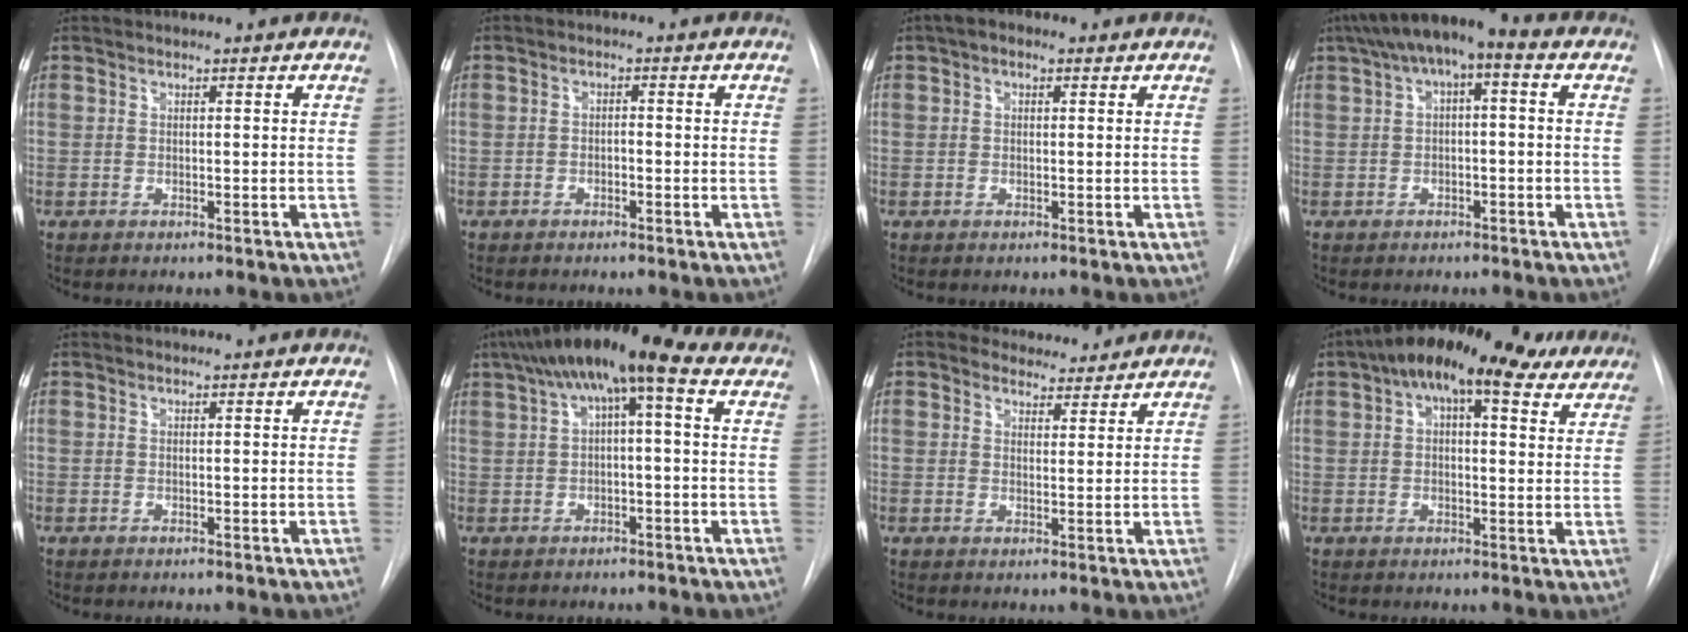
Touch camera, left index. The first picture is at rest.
{"total": 1.1, "force": [-0.7, 0.5, 0.7], "torque": [-0.006, 0.003, -0.014]}
{"total": 2.5, "force": [1.1, 1.5, 1.6], "torque": [-0.033, 0.019, 0.012]}
{"total": 8.7, "force": [3.0, 2.8, 7.7], "torque": [-0.140, 0.049, 0.041]}
{"total": 0.0}
{"total": 12.0, "force": [5.5, 2.3, 10.5], "torque": [-0.169, 0.057, 0.077]}
{"total": 5.9, "force": [5.4, 2.4, 0.9], "torque": [-0.003, 0.004, 0.069]}
{"total": 17.5, "force": [11.8, 6.2, 11.4], "torque": [-0.181, 0.061, 0.161]}